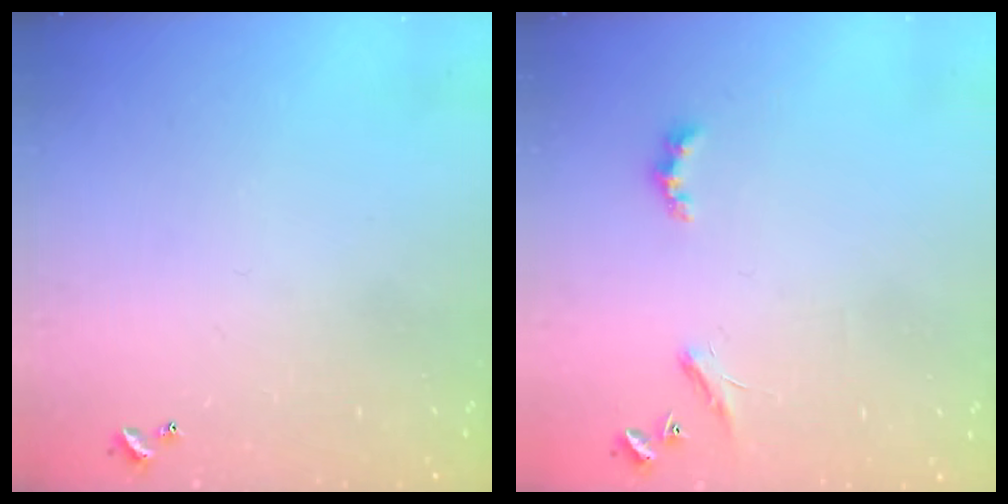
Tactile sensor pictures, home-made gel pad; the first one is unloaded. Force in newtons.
{"total": 3.1, "press": 3.1, "slide": 0.6}